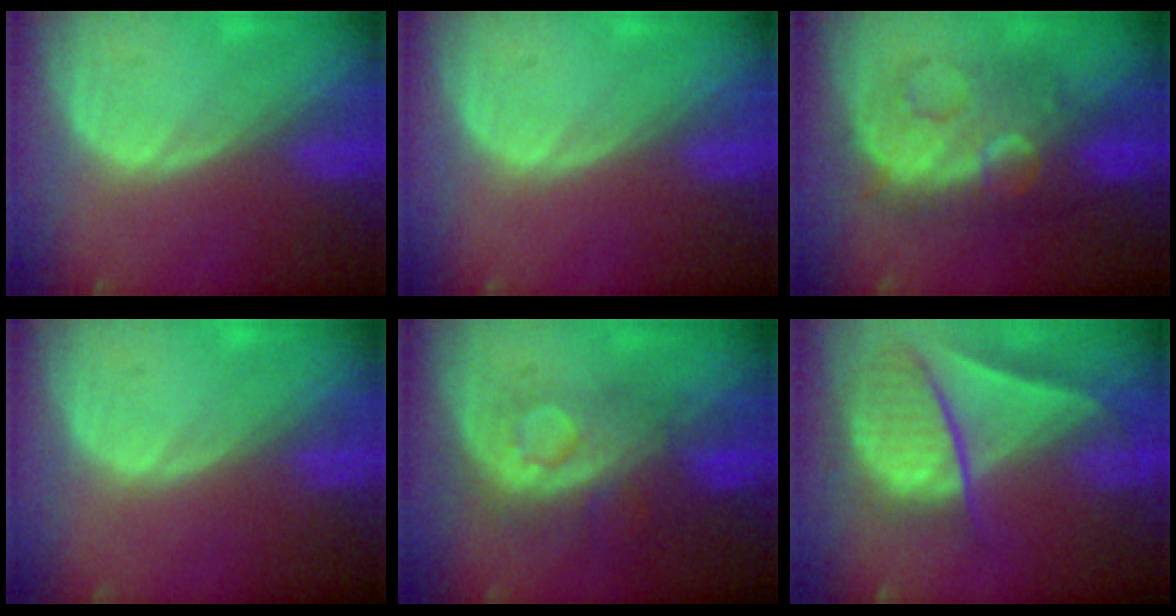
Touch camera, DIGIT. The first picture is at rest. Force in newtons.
{"total": 0.0}
{"total": 9.1, "press": 9.1, "slide": 0.4}
{"total": 0.0}
{"total": 7.8, "press": 7.5, "slide": 2.0}
{"total": 9.3, "press": 8.1, "slide": 4.7}